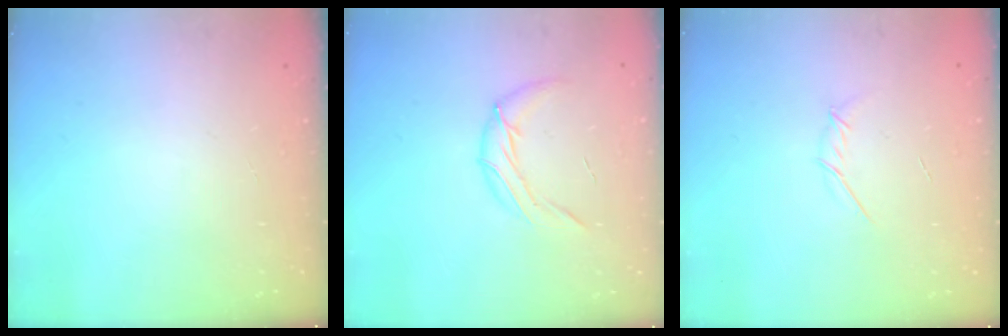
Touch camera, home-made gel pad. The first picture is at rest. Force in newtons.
{"total": 9.6, "press": 9.4, "slide": 1.9}
{"total": 3.8, "press": 3.7, "slide": 0.8}